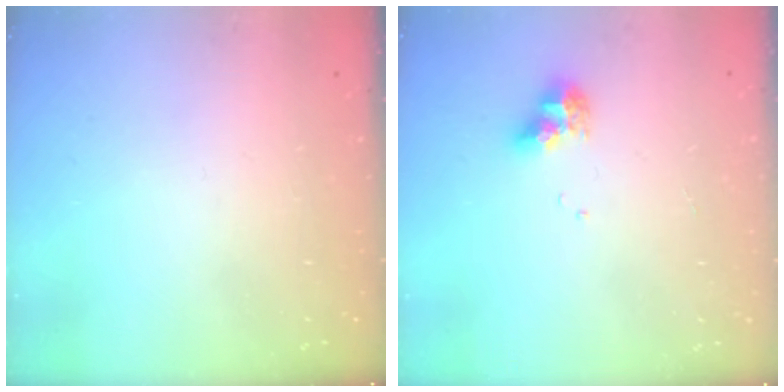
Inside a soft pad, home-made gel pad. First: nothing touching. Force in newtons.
{"total": 7.7, "press": 7.7, "slide": 0.6}